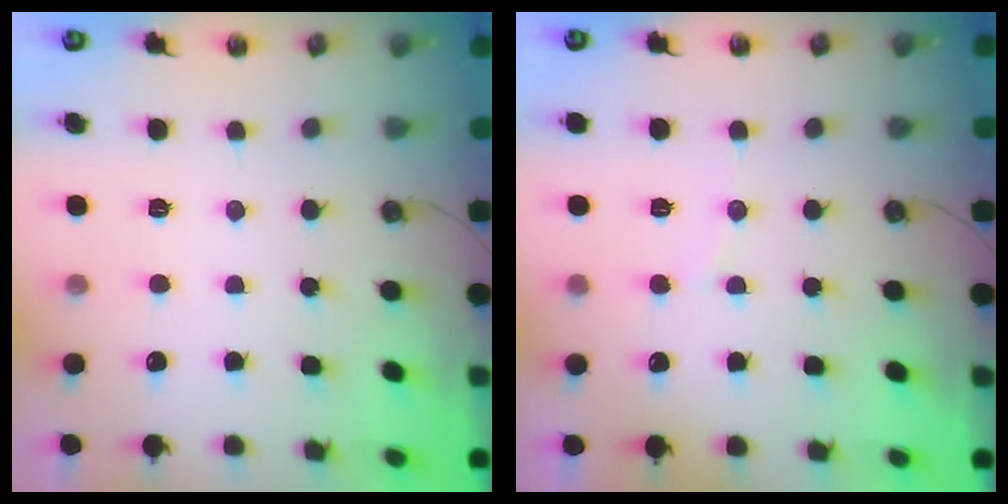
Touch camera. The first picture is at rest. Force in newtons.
{"total": 3.1, "press": 2.9, "slide": 1.0}